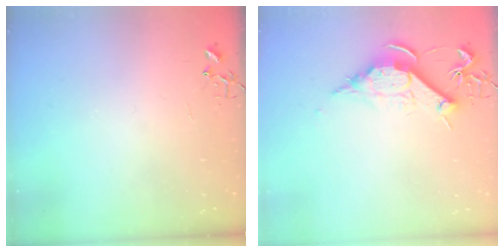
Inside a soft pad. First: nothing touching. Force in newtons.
{"total": 10.8, "press": 10.8, "slide": 0.1}